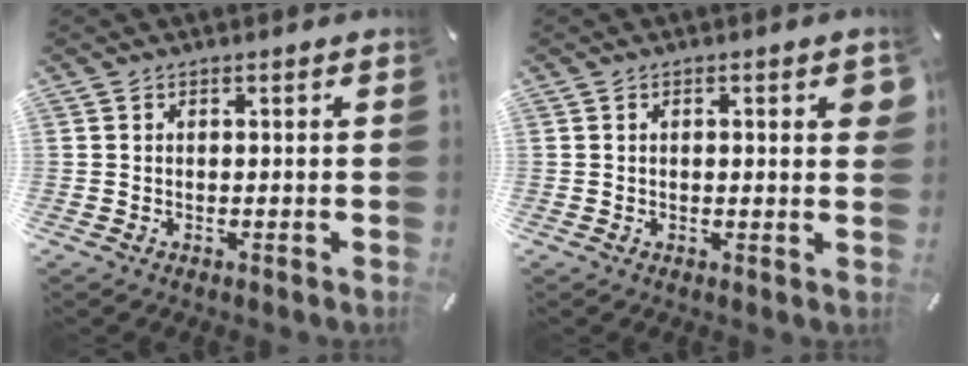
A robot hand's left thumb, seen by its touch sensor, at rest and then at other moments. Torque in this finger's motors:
{"motor_torque": [0.20, -0.20, 0.06, 0.06, 0.00]}